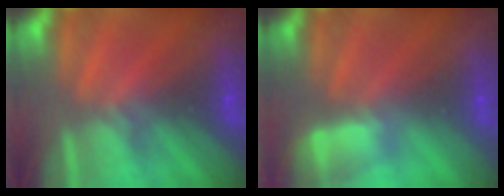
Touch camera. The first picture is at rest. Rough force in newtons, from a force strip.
{"total": 2.9}